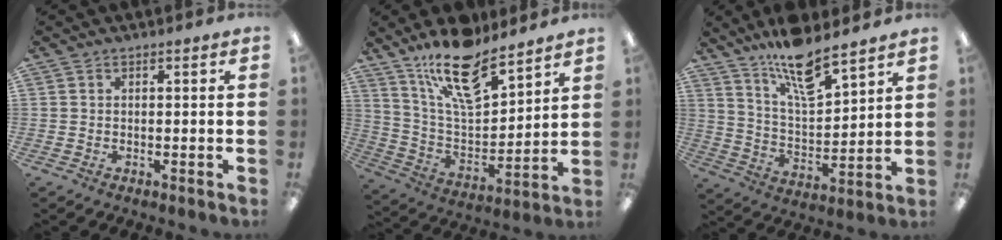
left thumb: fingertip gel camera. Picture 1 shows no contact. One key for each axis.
{"total": 17.9, "fx": 13.2, "fy": 6.5, "fz": 10.2, "tx": -0.183, "ty": -0.076, "tz": 0.230}
{"total": 14.1, "fx": 11.3, "fy": 3.9, "fz": 7.5, "tx": -0.129, "ty": -0.066, "tz": 0.194}